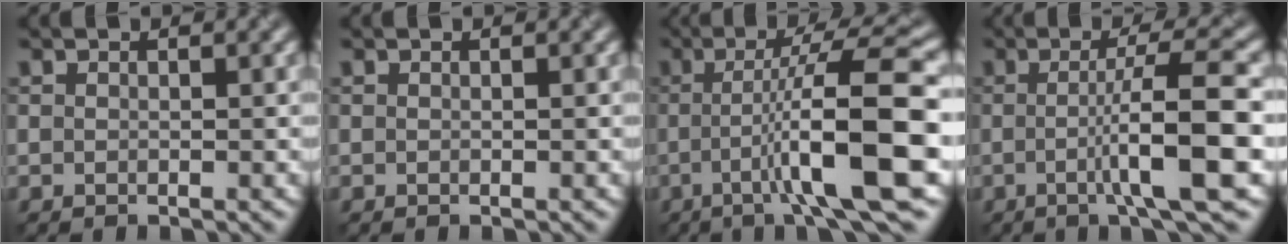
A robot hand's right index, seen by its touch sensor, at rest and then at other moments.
{"total": 0.0}
{"total": 10.1, "force": [-2.2, 1.6, 9.8], "torque": [-0.131, 0.012, -0.032]}
{"total": 7.3, "force": [-1.4, 1.0, 7.1], "torque": [-0.106, 0.009, -0.015]}